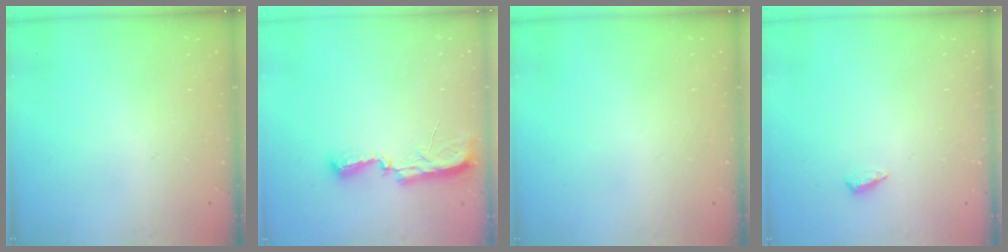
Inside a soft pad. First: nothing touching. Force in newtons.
{"total": 7.7, "press": 7.7, "slide": 0.6}
{"total": 0.0}
{"total": 3.4, "press": 3.3, "slide": 0.5}